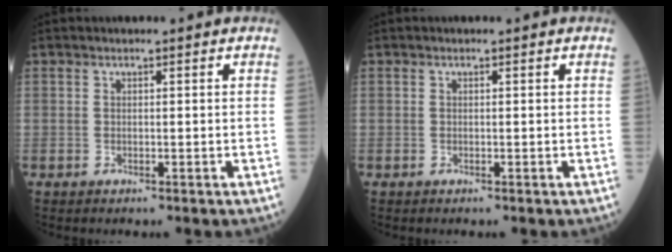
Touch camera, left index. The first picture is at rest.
{"total": 0.0}